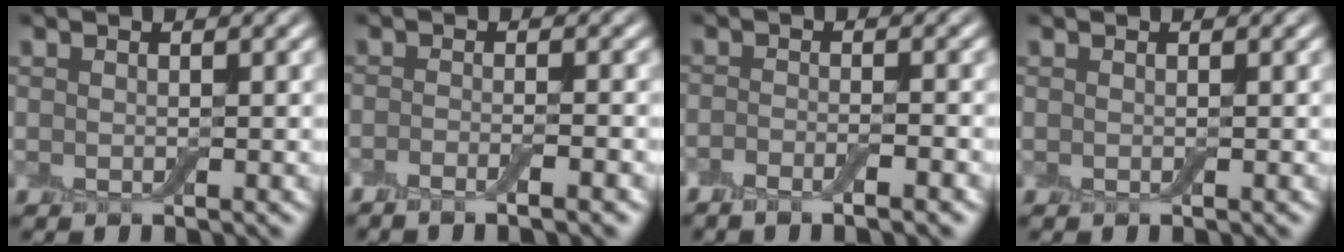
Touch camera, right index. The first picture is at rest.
{"total": 3.0, "force": [-1.9, 0.5, 2.3], "torque": [-0.034, 0.003, -0.037]}
{"total": 2.9, "force": [-1.9, 0.5, 2.2], "torque": [-0.041, 0.002, -0.037]}
{"total": 0.0}